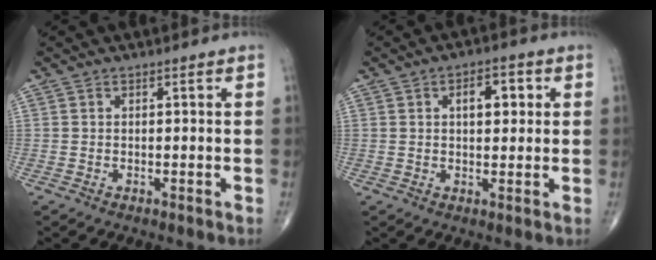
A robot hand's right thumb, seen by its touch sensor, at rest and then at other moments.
{"total": 5.8, "force": [1.6, 3.1, 4.6], "torque": [-0.048, 0.004, 0.020]}